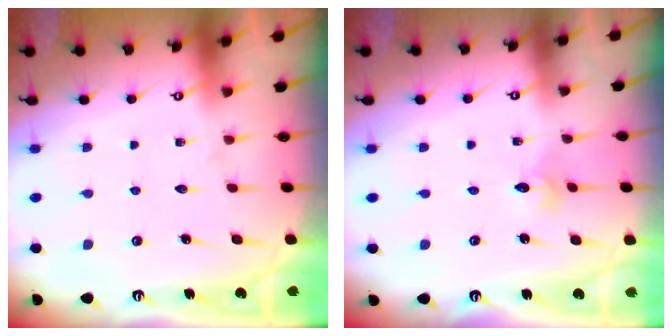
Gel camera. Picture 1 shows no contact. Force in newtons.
{"total": 2.2, "press": 2.2, "slide": 0.2}